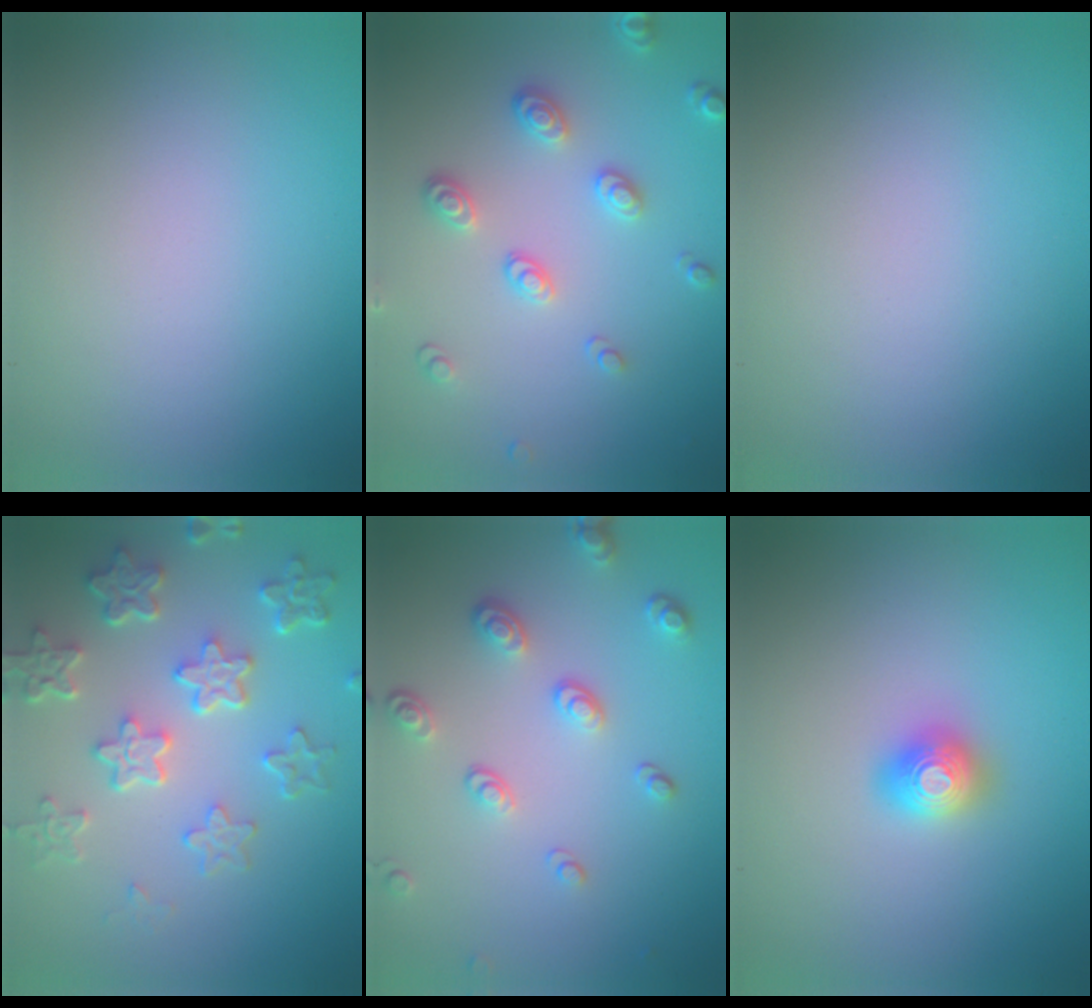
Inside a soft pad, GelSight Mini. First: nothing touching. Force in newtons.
{"total": 3.2, "press": 2.8, "slide": 1.6}
{"total": 0.0}
{"total": 5.9, "press": 4.4, "slide": 3.9}
{"total": 3.3, "press": 2.6, "slide": 2.0}
{"total": 2.0, "press": 2.0, "slide": 0.1}